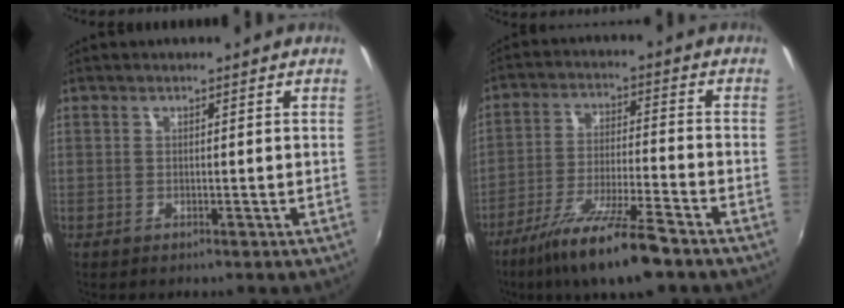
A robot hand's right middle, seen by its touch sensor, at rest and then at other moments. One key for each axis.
{"total": 13.8, "fx": -10.1, "fy": 1.2, "fz": 9.3, "tx": -0.188, "ty": -0.026, "tz": -0.177}